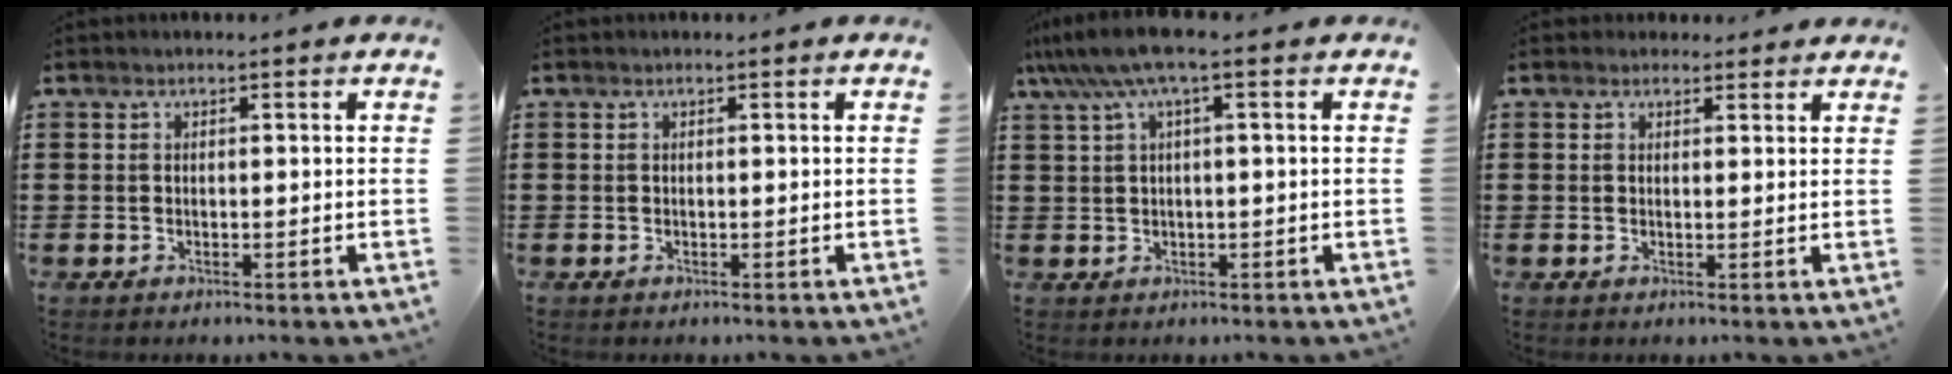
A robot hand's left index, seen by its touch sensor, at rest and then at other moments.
{"total": 0.0}
{"total": 5.2, "force": [1.5, 0.8, 4.9], "torque": [-0.109, -0.003, 0.022]}
{"total": 1.6, "force": [1.4, 0.8, 0.2], "torque": [0.001, 0.003, 0.026]}